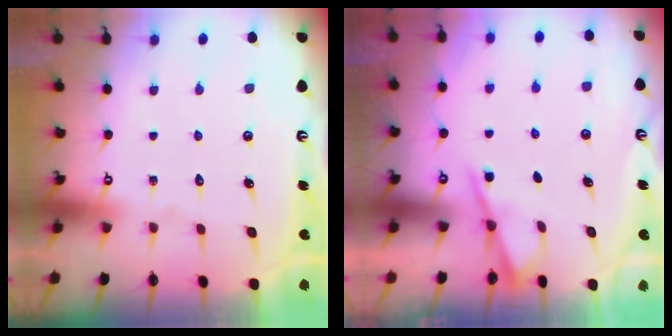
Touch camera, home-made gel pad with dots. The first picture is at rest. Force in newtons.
{"total": 2.3, "press": 2.2, "slide": 0.4}